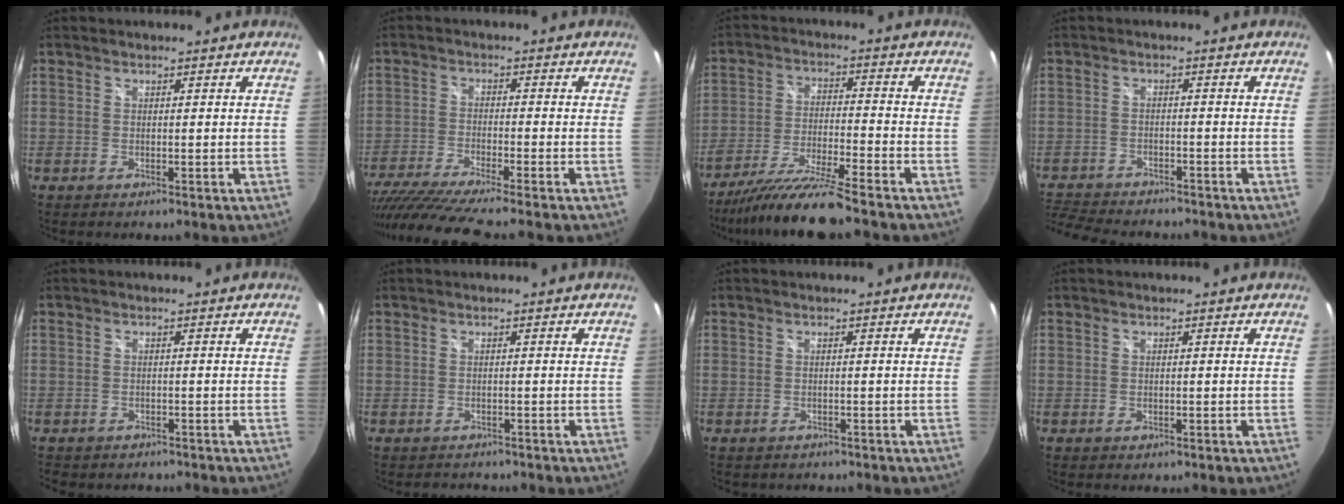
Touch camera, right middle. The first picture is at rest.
{"total": 13.1, "force": [-11.0, -0.5, 7.2], "torque": [-0.151, -0.048, -0.190]}
{"total": 12.0, "force": [-10.6, -1.0, 5.6], "torque": [-0.118, -0.018, -0.190]}
{"total": 11.1, "force": [-9.9, 3.3, 3.7], "torque": [-0.106, -0.010, -0.166]}
{"total": 3.5, "force": [-2.9, 1.7, 1.0], "torque": [-0.026, -0.014, -0.040]}
{"total": 1.9, "force": [-1.8, 0.7, 0.2], "torque": [-0.006, -0.008, -0.025]}
{"total": 1.4, "force": [-1.1, 0.8, 0.3], "torque": [-0.010, -0.005, -0.014]}
{"total": 0.0}